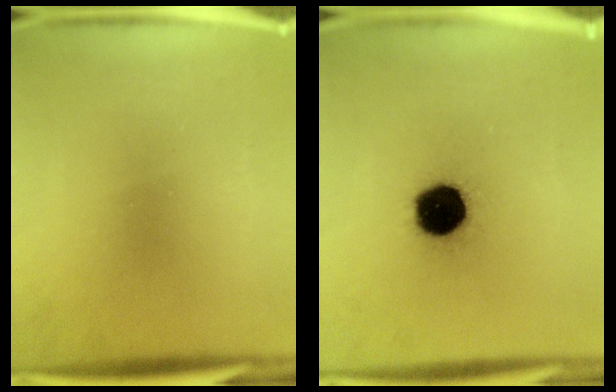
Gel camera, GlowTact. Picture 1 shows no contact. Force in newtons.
{"total": 14.8}